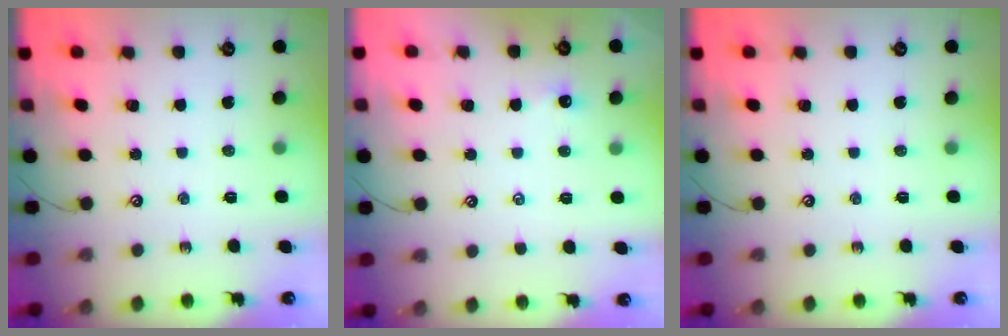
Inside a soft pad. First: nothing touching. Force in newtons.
{"total": 2.4, "press": 2.3, "slide": 0.3}
{"total": 0.0}